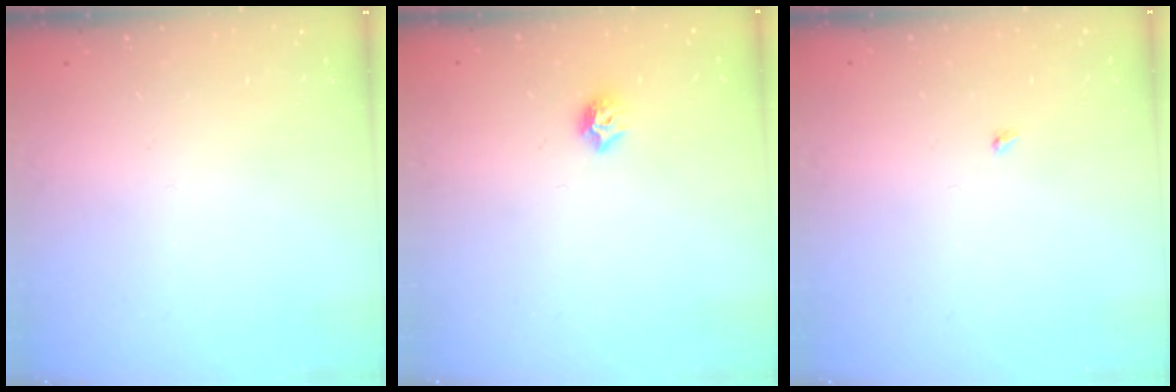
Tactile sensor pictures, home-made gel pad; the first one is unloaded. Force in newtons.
{"total": 6.4, "press": 6.4, "slide": 0.8}
{"total": 1.9, "press": 1.9, "slide": 0.3}